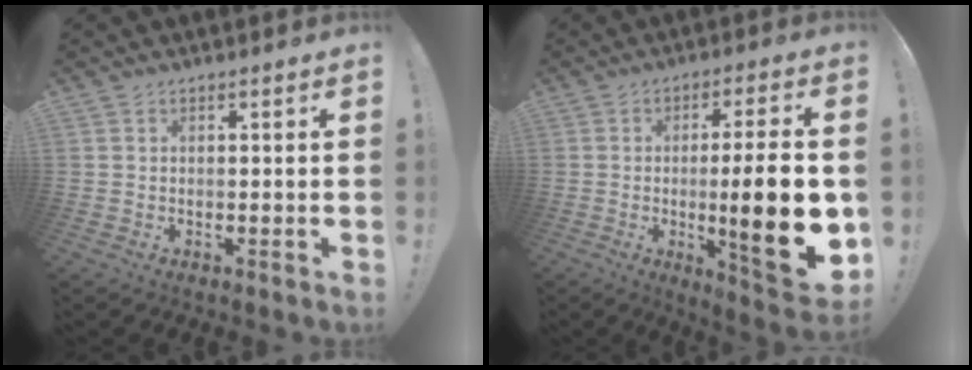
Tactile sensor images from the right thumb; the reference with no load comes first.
{"total": 19.4, "force": [-2.4, 3.0, 19.0], "torque": [-0.278, -0.004, -0.031]}